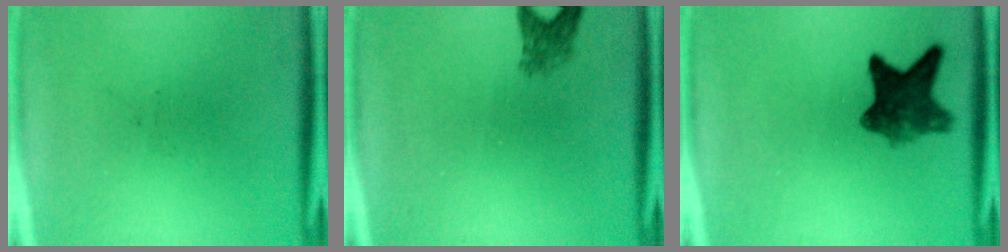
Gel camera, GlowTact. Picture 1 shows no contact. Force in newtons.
{"total": 2.5}
{"total": 7.3}